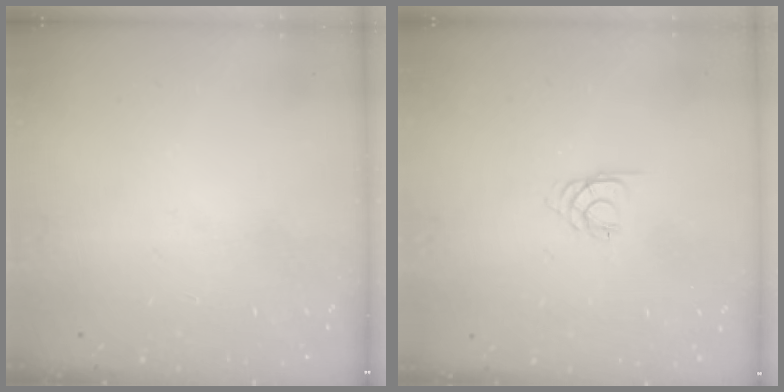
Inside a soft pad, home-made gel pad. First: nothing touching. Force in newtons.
{"total": 1.6, "press": 1.6, "slide": 0.3}